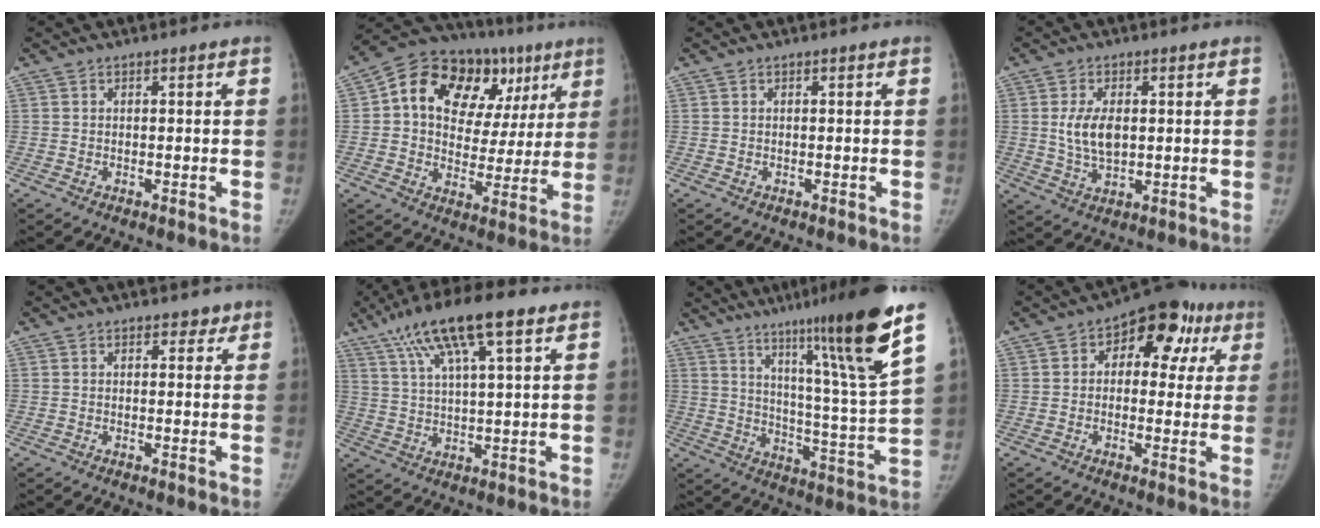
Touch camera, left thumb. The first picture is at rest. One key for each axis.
{"total": 22.6, "fx": 8.5, "fy": 15.4, "fz": 14.3, "tx": -0.160, "ty": 0.036, "tz": 0.131}
{"total": 0.0}
{"total": 7.2, "fx": 0.8, "fy": 4.1, "fz": 5.9, "tx": -0.108, "ty": -0.004, "tz": 0.020}
{"total": 1.9, "fx": 1.3, "fy": 1.1, "fz": 0.8, "tx": 0.007, "ty": -0.005, "tz": 0.012}
{"total": 15.7, "fx": 8.5, "fy": 3.8, "fz": 12.7, "tx": -0.220, "ty": -0.001, "tz": 0.151}
{"total": 22.1, "fx": 13.6, "fy": 0.9, "fz": 17.4, "tx": -0.237, "ty": -0.060, "tz": 0.209}
{"total": 13.7, "fx": 4.5, "fy": 8.8, "fz": 9.5, "tx": -0.068, "ty": 0.023, "tz": 0.054}